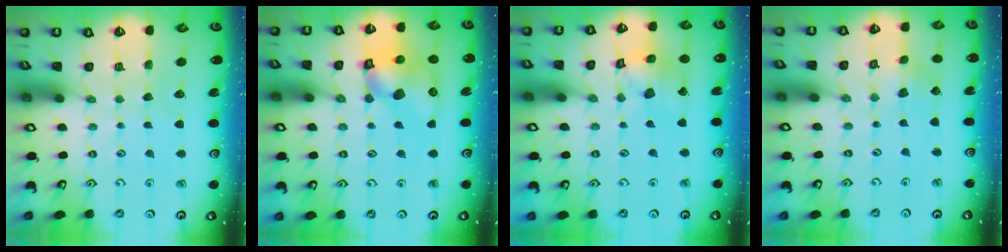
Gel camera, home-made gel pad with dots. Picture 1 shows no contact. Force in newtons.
{"total": 12.5, "press": 12.4, "slide": 1.9}
{"total": 11.3, "press": 11.2, "slide": 1.4}
{"total": 1.7, "press": 1.6, "slide": 0.2}